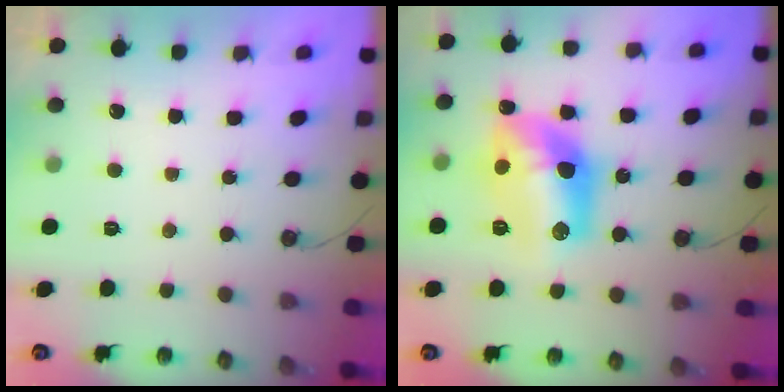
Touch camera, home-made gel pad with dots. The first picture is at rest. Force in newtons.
{"total": 15.1, "press": 15.1, "slide": 0.8}